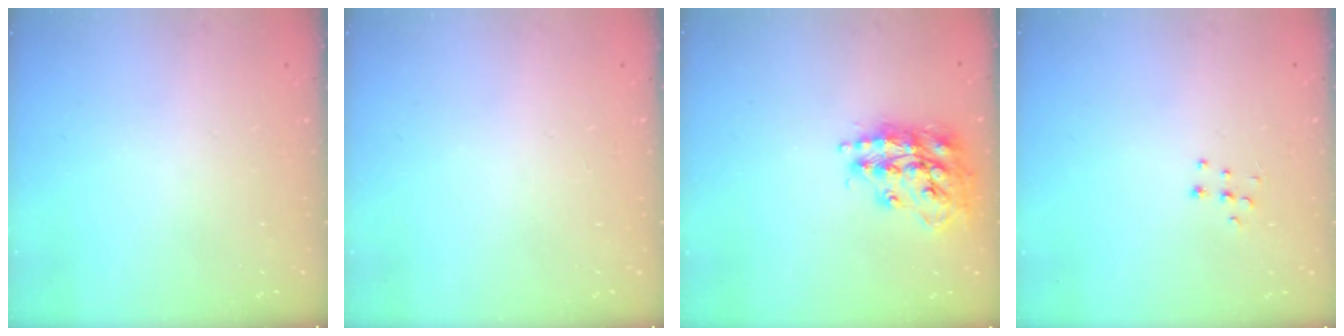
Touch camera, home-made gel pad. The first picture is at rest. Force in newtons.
{"total": 0.0}
{"total": 17.1, "press": 17.0, "slide": 1.5}
{"total": 3.7, "press": 3.7, "slide": 0.2}